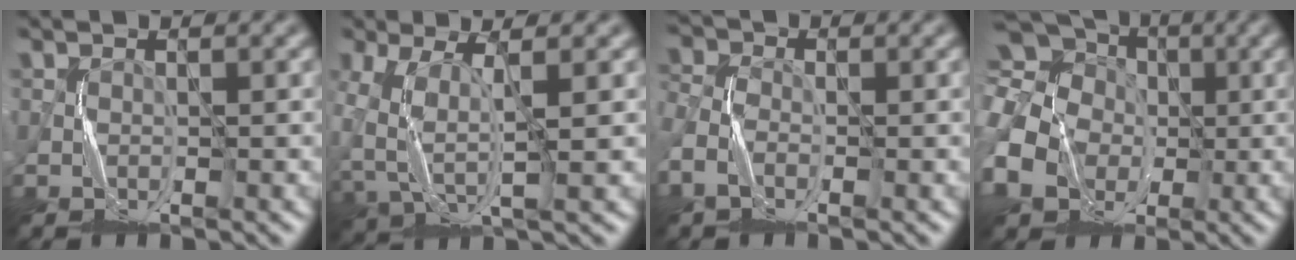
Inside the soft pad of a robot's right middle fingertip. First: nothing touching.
{"total": 5.2, "force": [-0.3, 2.6, 4.4], "torque": [-0.112, -0.003, -0.002]}
{"total": 3.9, "force": [-1.7, 2.9, 2.1], "torque": [-0.066, -0.002, -0.034]}
{"total": 14.8, "force": [-1.6, 12.8, 7.1], "torque": [-0.202, 0.007, -0.057]}